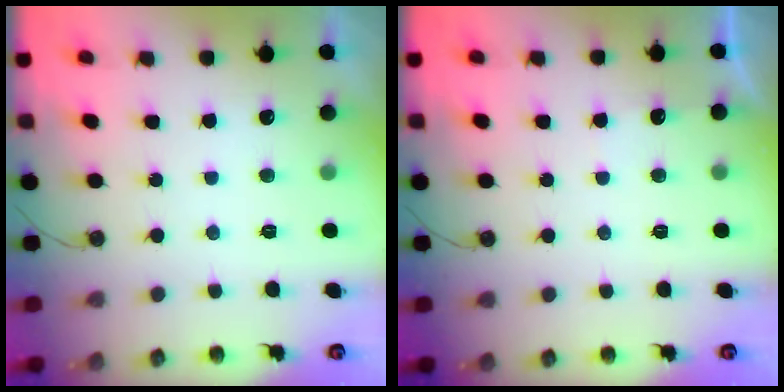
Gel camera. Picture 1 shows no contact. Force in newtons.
{"total": 2.1, "press": 2.1, "slide": 0.4}